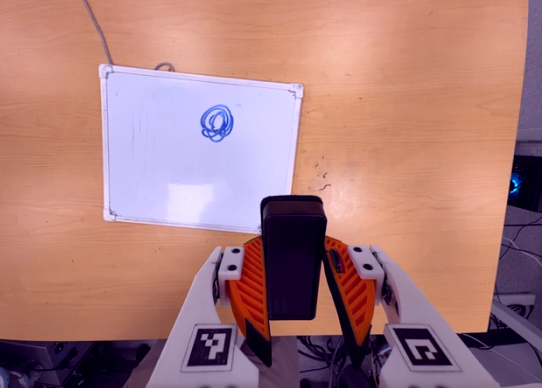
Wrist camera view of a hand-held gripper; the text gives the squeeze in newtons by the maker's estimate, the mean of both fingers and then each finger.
{"total": 4.5, "left": 3.8, "right": 5.1}